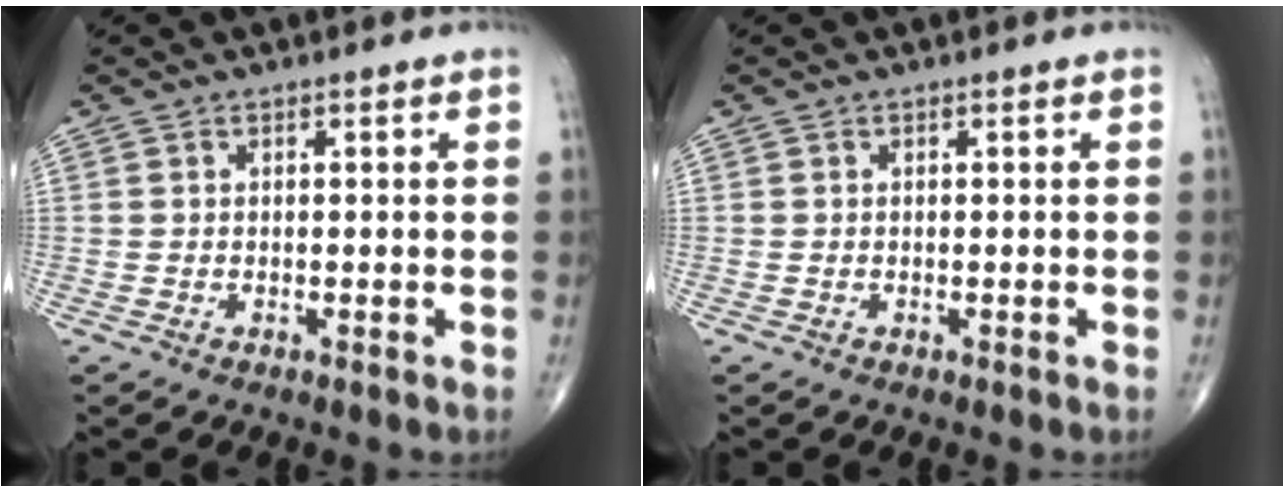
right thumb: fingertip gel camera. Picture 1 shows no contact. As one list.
[{"total": 0.0}]